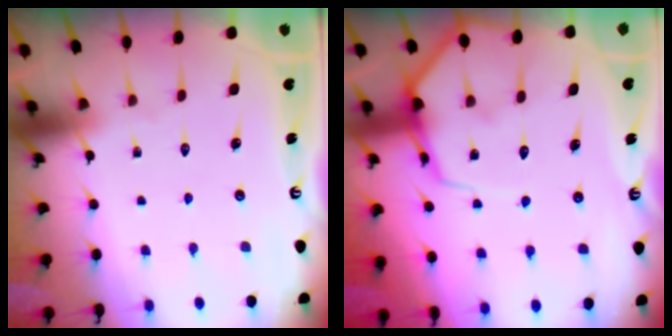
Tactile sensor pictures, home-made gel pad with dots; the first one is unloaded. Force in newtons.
{"total": 8.8, "press": 8.7, "slide": 1.0}